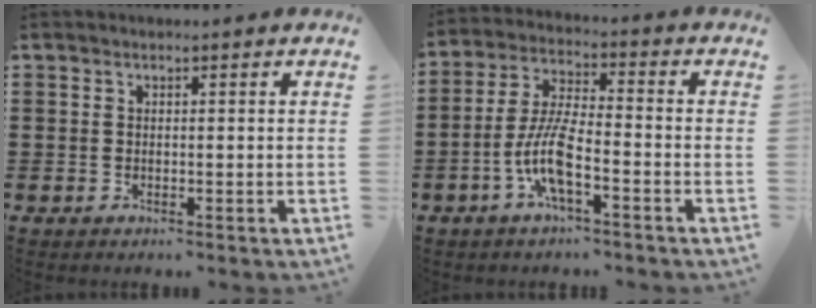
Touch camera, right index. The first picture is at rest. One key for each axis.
{"total": 8.4, "fx": -3.6, "fy": 1.9, "fz": 7.4, "tx": -0.169, "ty": -0.010, "tz": -0.074}